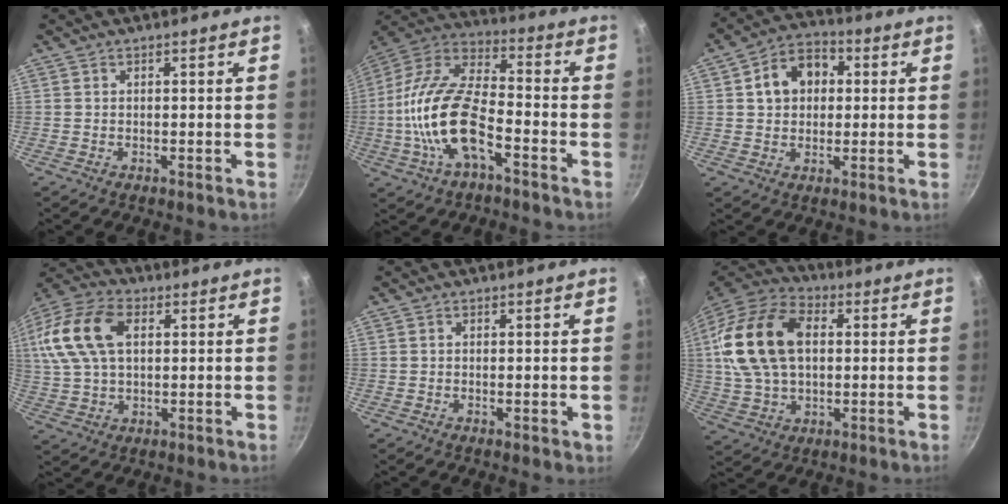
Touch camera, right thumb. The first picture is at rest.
{"total": 18.4, "force": [-5.6, 8.3, 15.4], "torque": [-0.293, 0.040, -0.123]}
{"total": 10.1, "force": [2.1, 7.8, 6.1], "torque": [-0.066, 0.018, 0.022]}
{"total": 17.9, "force": [4.5, 11.3, 13.2], "torque": [-0.270, 0.018, 0.074]}
{"total": 0.7, "force": [0.1, 0.2, 0.7], "torque": [-0.008, -0.002, -0.001]}
{"total": 20.8, "force": [3.3, 13.7, 15.3], "torque": [-0.279, 0.023, 0.053]}